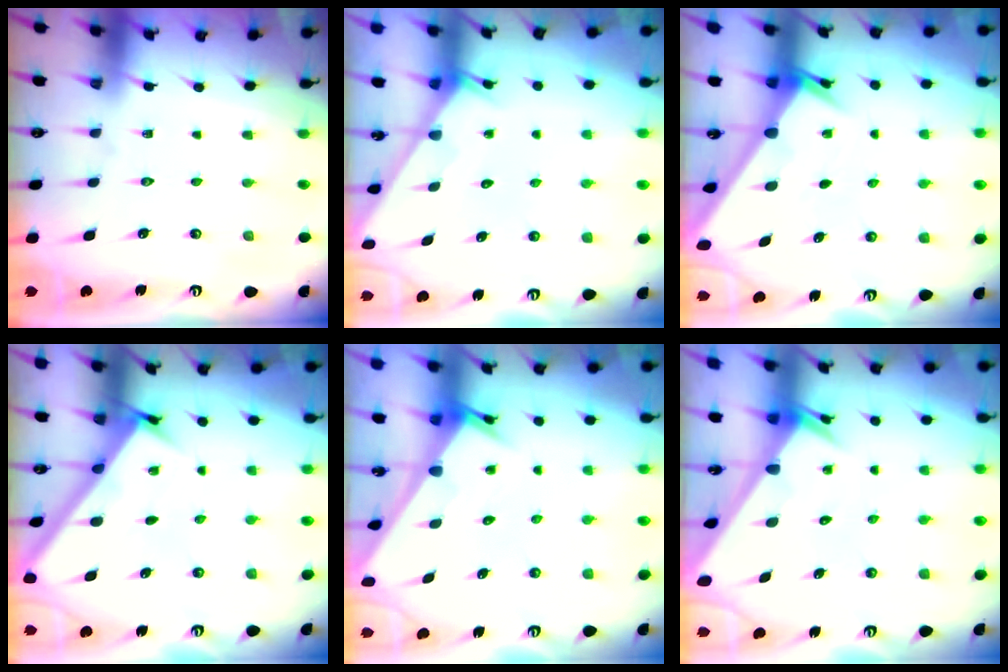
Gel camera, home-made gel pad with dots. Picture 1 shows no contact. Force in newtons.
{"total": 2.4, "press": 2.4, "slide": 0.1}
{"total": 2.0, "press": 2.0, "slide": 0.1}
{"total": 2.9, "press": 2.9, "slide": 0.2}
{"total": 2.5, "press": 2.5, "slide": 0.1}
{"total": 2.4, "press": 2.4, "slide": 0.0}